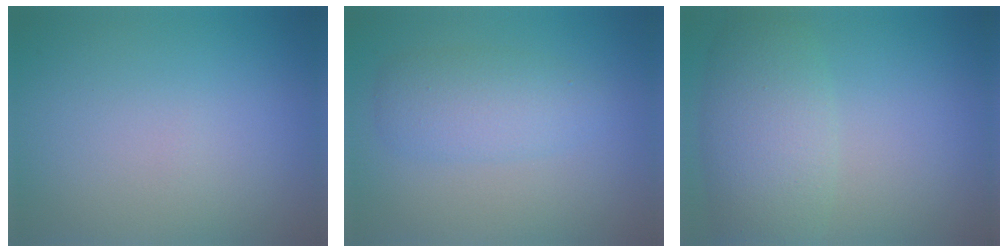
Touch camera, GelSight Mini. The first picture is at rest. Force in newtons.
{"total": 3.3, "press": 3.3, "slide": 0.1}
{"total": 5.6, "press": 5.5, "slide": 0.4}